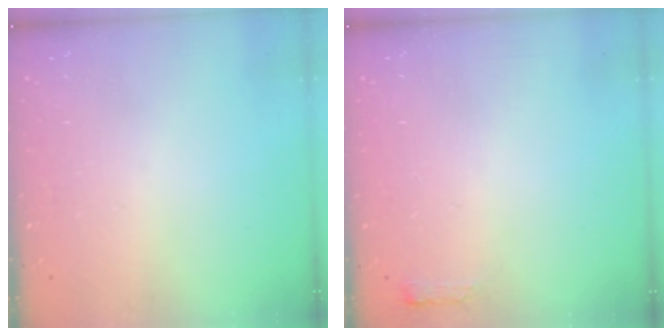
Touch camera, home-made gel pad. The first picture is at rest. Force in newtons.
{"total": 2.7, "press": 2.6, "slide": 0.5}